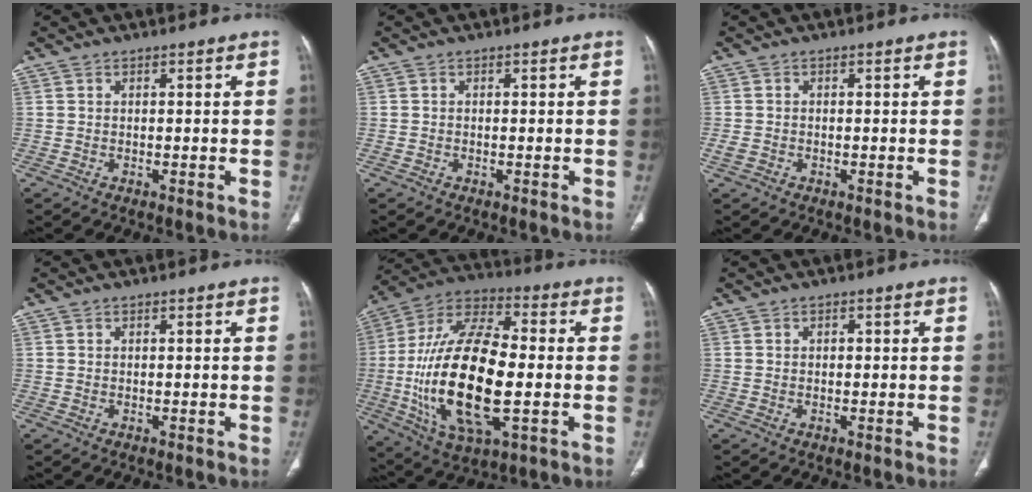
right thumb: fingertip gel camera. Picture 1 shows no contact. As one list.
[{"total": 0.0}, {"total": 1.7, "force": [-0.6, 1.3, 0.9], "torque": [-0.022, 0.002, -0.010]}, {"total": 0.0}, {"total": 25.5, "force": [-3.2, 10.9, 22.8], "torque": [-0.457, 0.012, -0.051]}, {"total": 0.5, "force": [0.0, 0.4, 0.3], "torque": [-0.002, 0.003, -0.001]}]